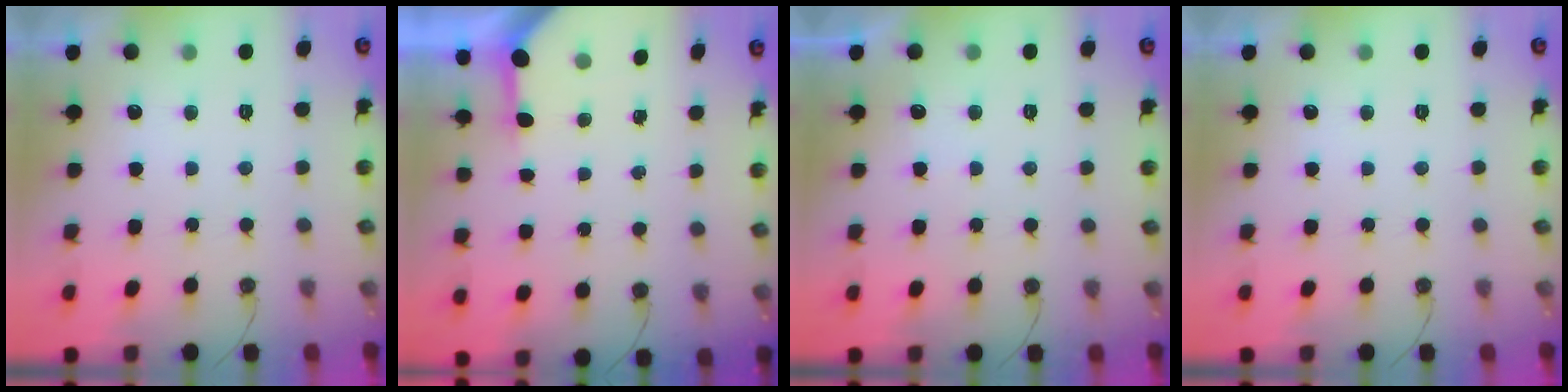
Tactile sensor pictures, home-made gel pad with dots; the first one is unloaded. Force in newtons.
{"total": 3.3, "press": 3.3, "slide": 0.4}
{"total": 2.0, "press": 2.0, "slide": 0.4}
{"total": 0.0}